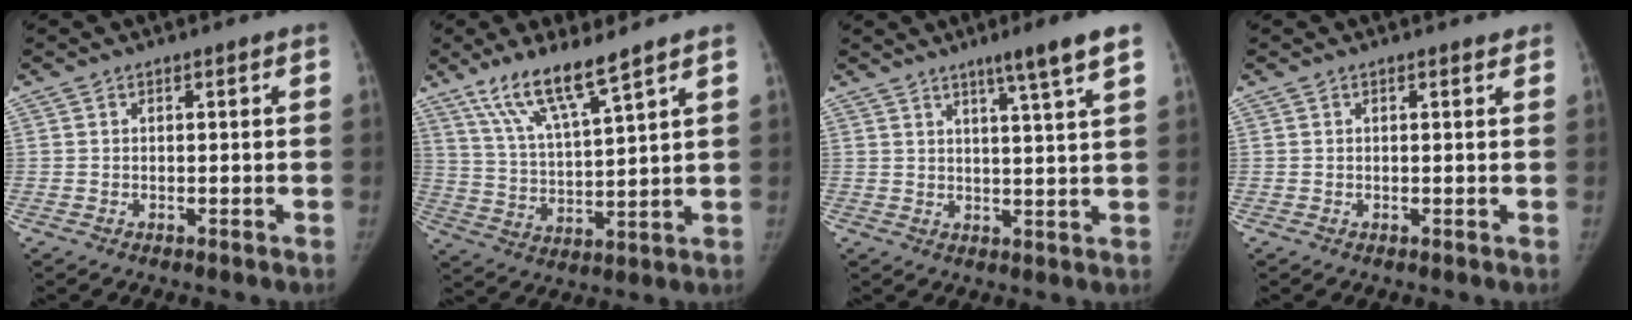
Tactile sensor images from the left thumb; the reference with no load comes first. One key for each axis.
{"total": 10.8, "fx": 7.9, "fy": 1.3, "fz": 7.3, "tx": -0.135, "ty": -0.042, "tz": 0.161}
{"total": 7.5, "fx": 4.7, "fy": -0.6, "fz": 5.8, "tx": -0.088, "ty": -0.026, "tz": 0.071}
{"total": 0.9, "fx": 0.7, "fy": 0.2, "fz": 0.5, "tx": -0.006, "ty": -0.002, "tz": 0.008}